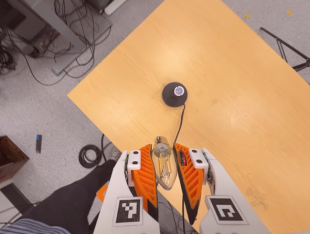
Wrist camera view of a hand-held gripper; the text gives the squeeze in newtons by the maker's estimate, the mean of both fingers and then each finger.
{"total": 20.4, "left": 21.6, "right": 19.3}